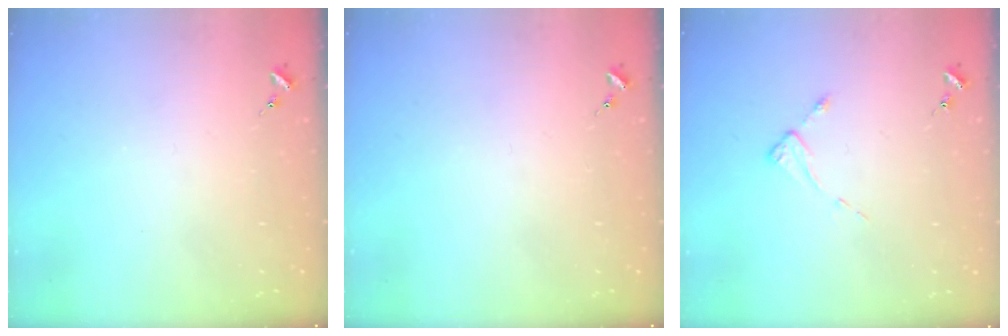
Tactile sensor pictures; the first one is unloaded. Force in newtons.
{"total": 0.0}
{"total": 2.6, "press": 2.6, "slide": 0.4}